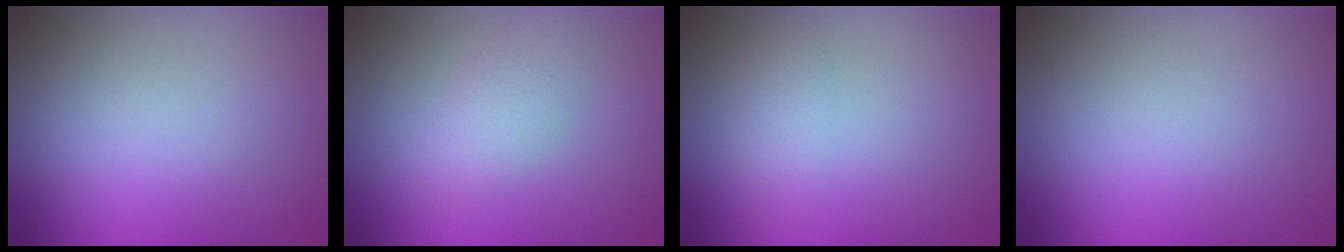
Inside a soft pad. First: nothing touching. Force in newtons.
{"total": 2.4, "press": 2.4, "slide": 0.2}
{"total": 1.7, "press": 1.7, "slide": 0.0}
{"total": 0.0}